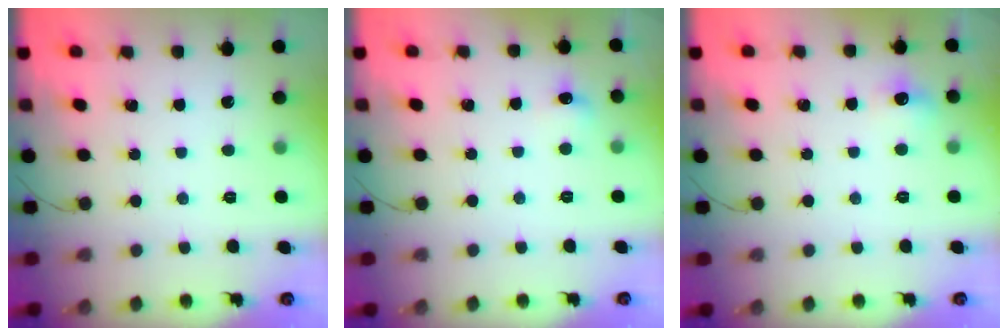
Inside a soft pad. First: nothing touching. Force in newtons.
{"total": 4.8, "press": 4.6, "slide": 1.4}
{"total": 5.4, "press": 5.3, "slide": 1.1}